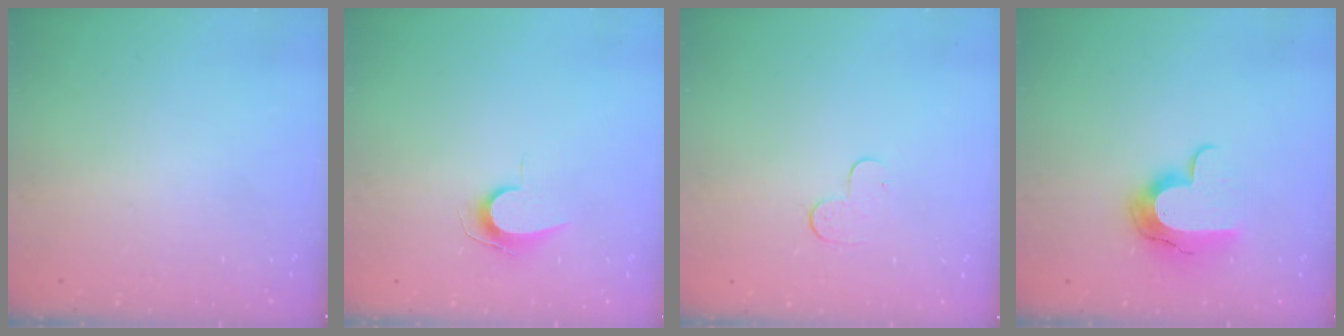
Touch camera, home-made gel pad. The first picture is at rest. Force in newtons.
{"total": 6.9, "press": 6.8, "slide": 0.7}
{"total": 4.3, "press": 4.2, "slide": 0.4}
{"total": 10.5, "press": 10.5, "slide": 0.8}